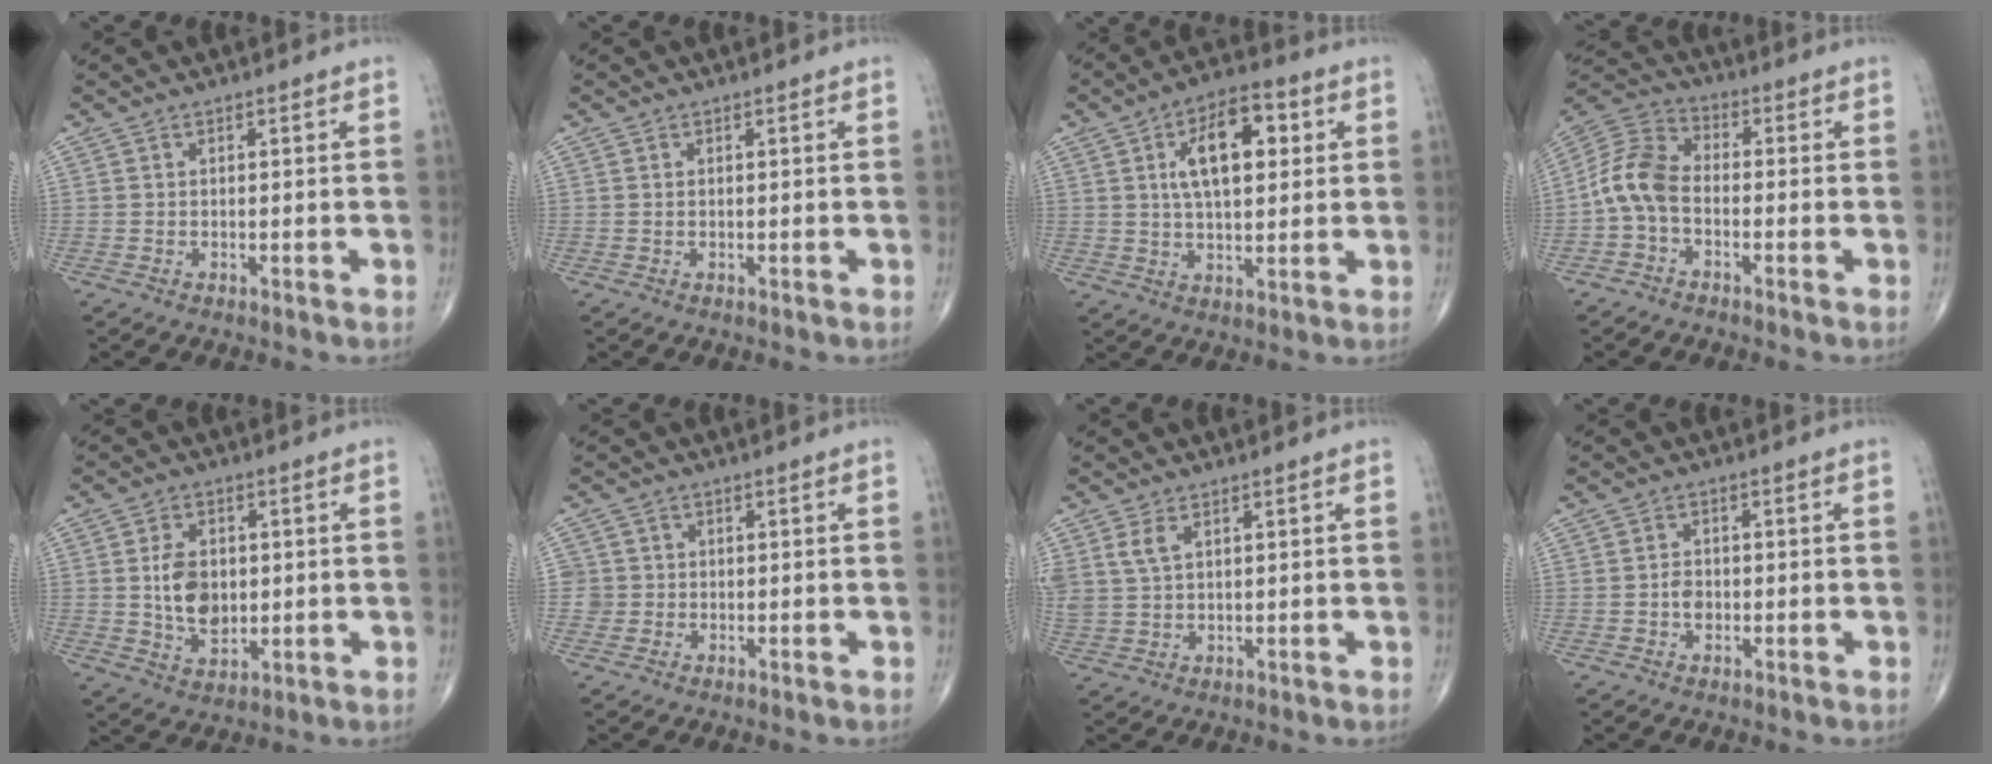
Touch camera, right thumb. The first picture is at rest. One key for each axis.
{"total": 0.0}
{"total": 12.8, "fx": 3.4, "fy": 6.2, "fz": 10.6, "tx": -0.150, "ty": 0.004, "tz": 0.052}
{"total": 8.9, "fx": -2.1, "fy": 5.6, "fz": 6.5, "tx": -0.126, "ty": 0.030, "tz": -0.057}
{"total": 8.4, "fx": 0.5, "fy": 5.7, "fz": 6.2, "tx": -0.089, "ty": -0.009, "tz": 0.015}
{"total": 2.5, "fx": -0.1, "fy": 2.5, "fz": -0.1, "tx": 0.022, "ty": 0.008, "tz": -0.005}
{"total": 4.1, "fx": 2.0, "fy": 2.3, "fz": 2.8, "tx": -0.065, "ty": -0.002, "tz": 0.050}
{"total": 2.4, "fx": -0.6, "fy": 1.8, "fz": 1.4, "tx": -0.012, "ty": 0.005, "tz": -0.012}